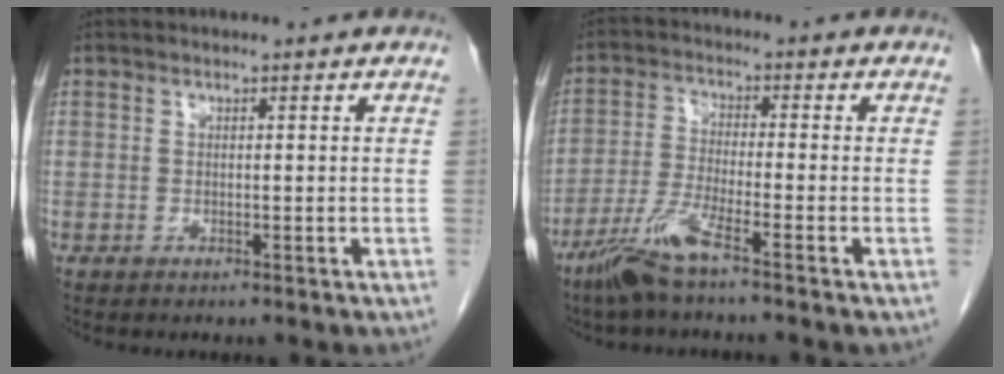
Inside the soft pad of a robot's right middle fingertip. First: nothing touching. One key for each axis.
{"total": 6.8, "fx": -4.7, "fy": -0.4, "fz": 4.8, "tx": -0.106, "ty": -0.019, "tz": -0.101}